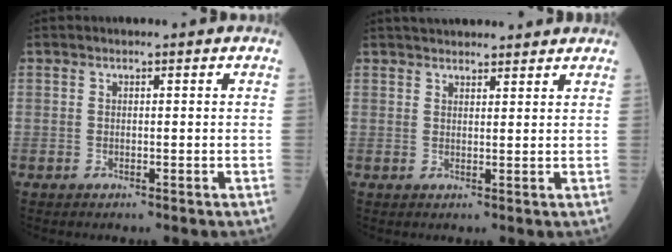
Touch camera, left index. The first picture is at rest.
{"total": 8.7, "force": [8.0, 1.8, 2.8], "torque": [-0.033, 0.033, 0.105]}